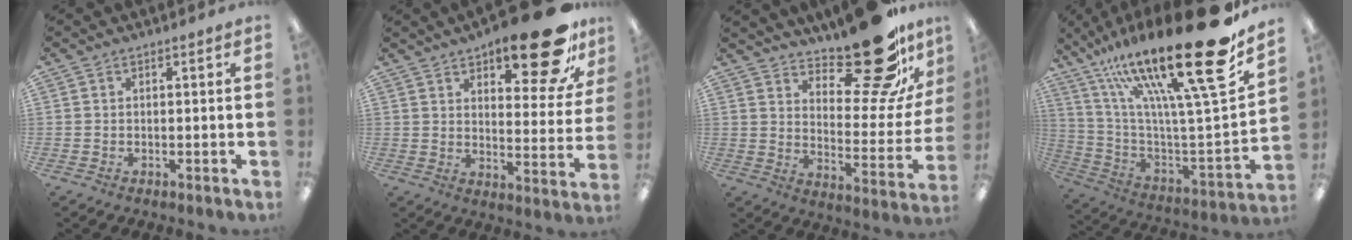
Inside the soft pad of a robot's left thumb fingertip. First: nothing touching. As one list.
[{"total": 20.5, "force": [13.8, 7.4, 13.2], "torque": [-0.170, -0.089, 0.223]}, {"total": 22.1, "force": [16.8, 7.6, 12.3], "torque": [-0.152, -0.126, 0.275]}, {"total": 30.7, "force": [19.5, 6.1, 22.9], "torque": [-0.357, -0.141, 0.314]}]